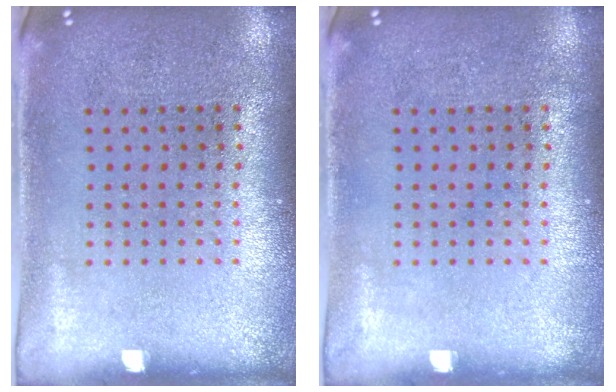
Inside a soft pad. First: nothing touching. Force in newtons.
{"total": 0.0}